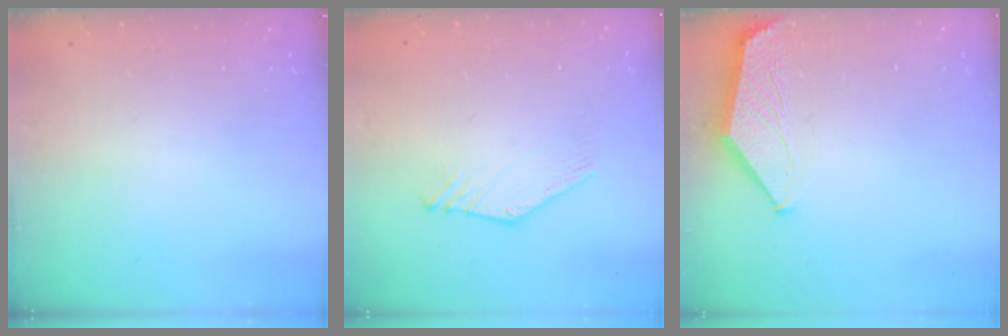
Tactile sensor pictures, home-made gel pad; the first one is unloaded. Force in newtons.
{"total": 2.0, "press": 2.0, "slide": 0.0}
{"total": 1.5, "press": 1.5, "slide": 0.4}